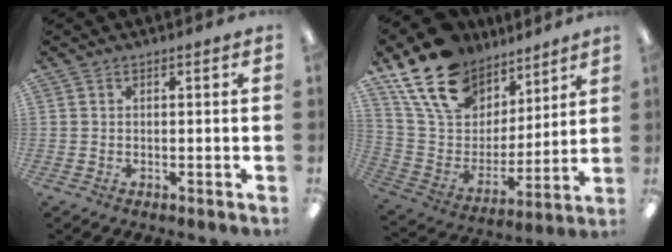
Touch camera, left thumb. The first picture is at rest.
{"total": 19.9, "force": [13.2, 12.3, 8.4], "torque": [-0.165, -0.068, 0.246]}